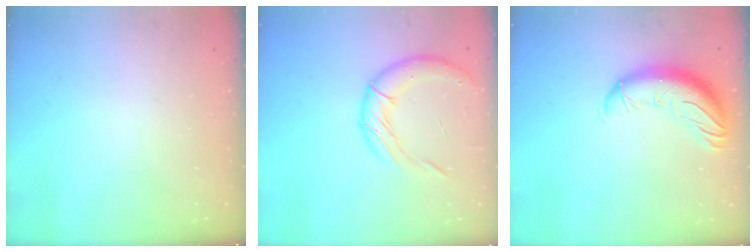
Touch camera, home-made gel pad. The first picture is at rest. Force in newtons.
{"total": 14.7, "press": 14.5, "slide": 2.0}
{"total": 12.4, "press": 12.0, "slide": 2.9}